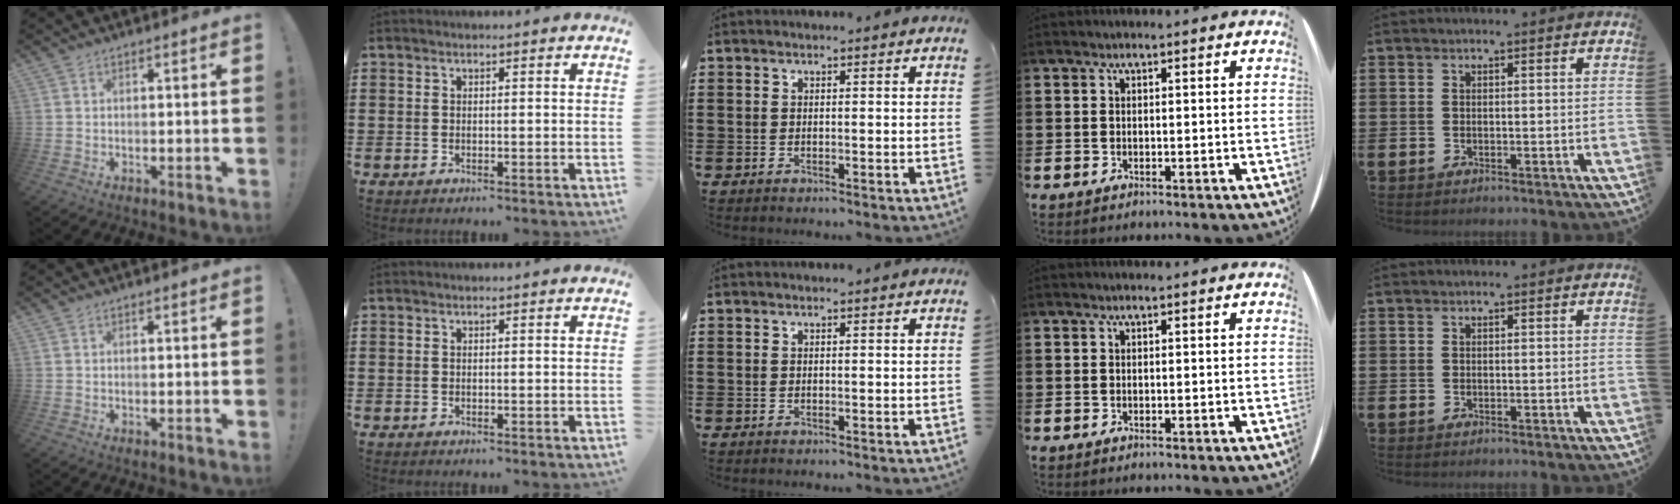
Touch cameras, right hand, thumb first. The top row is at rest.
{}